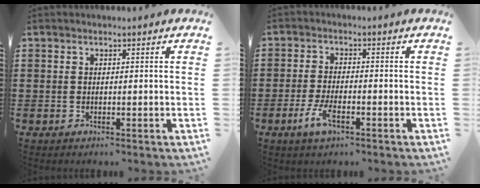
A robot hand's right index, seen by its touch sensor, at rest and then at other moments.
{"total": 4.5, "force": [-2.2, 1.5, 3.7], "torque": [-0.088, -0.007, -0.047]}